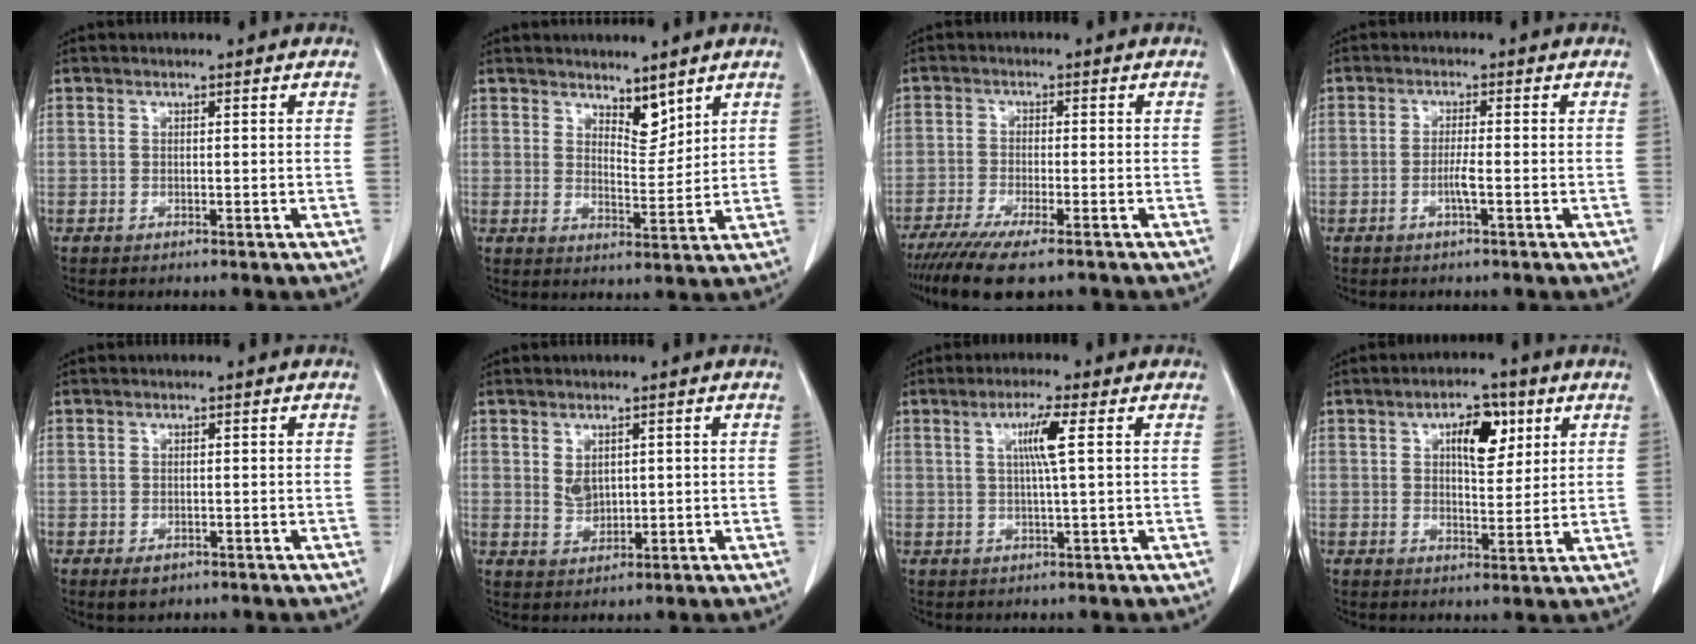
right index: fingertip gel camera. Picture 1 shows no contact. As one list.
[{"total": 4.4, "force": [3.6, 1.7, 2.0], "torque": [-0.029, -0.010, 0.066]}, {"total": 9.5, "force": [-7.1, 1.3, 6.1], "torque": [-0.097, -0.021, -0.114]}, {"total": 2.5, "force": [-0.8, 0.0, 2.4], "torque": [-0.048, -0.002, -0.017]}, {"total": 2.1, "force": [-1.1, 1.4, 1.0], "torque": [-0.015, -0.001, -0.007]}, {"total": 3.1, "force": [0.8, 2.2, 2.1], "torque": [-0.042, 0.000, 0.024]}, {"total": 4.6, "force": [1.2, -0.7, 4.4], "torque": [-0.082, -0.001, 0.022]}, {"total": 7.1, "force": [2.9, 3.1, 5.7], "torque": [-0.089, 0.009, 0.047]}]